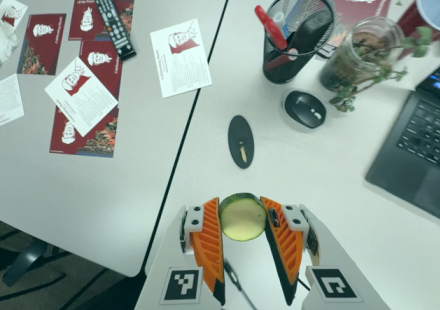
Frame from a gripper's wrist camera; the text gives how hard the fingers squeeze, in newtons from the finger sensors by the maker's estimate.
{"total": 11.3, "left": 11.2, "right": 11.5}